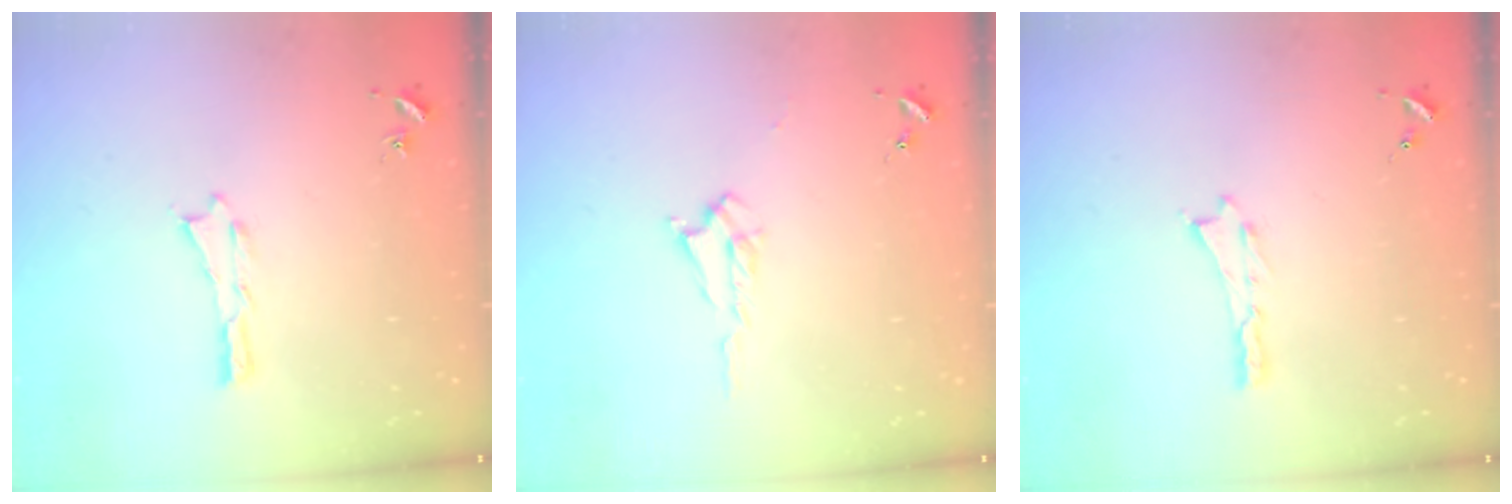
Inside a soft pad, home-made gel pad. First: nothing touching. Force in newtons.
{"total": 1.7, "press": 1.7, "slide": 0.3}
{"total": 0.0}